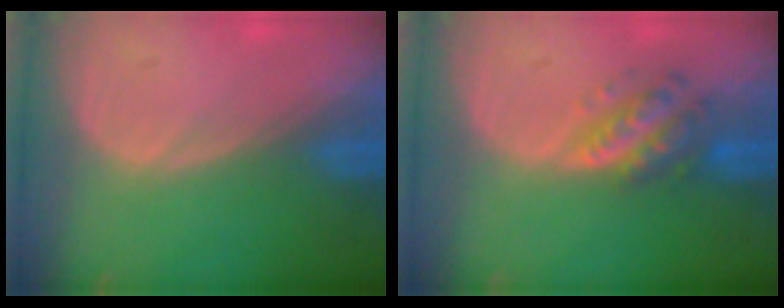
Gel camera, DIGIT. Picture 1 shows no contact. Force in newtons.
{"total": 5.8, "press": 5.3, "slide": 2.3}